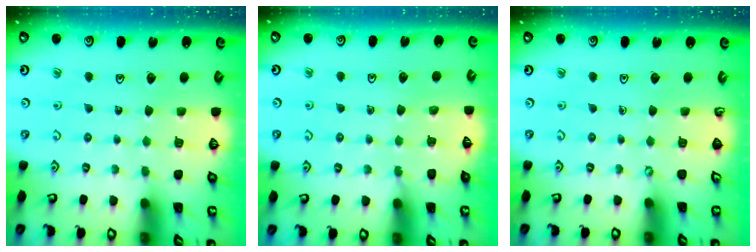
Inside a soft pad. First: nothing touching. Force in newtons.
{"total": 4.2, "press": 4.1, "slide": 0.5}
{"total": 0.0}